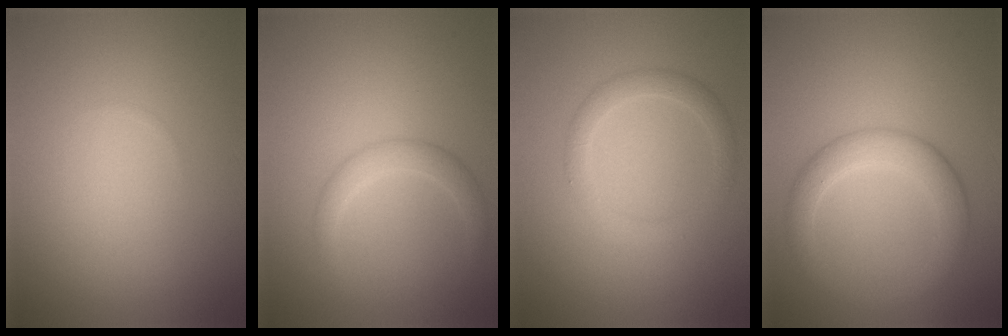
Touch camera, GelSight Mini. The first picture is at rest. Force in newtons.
{"total": 1.9, "press": 1.9, "slide": 0.1}
{"total": 2.1, "press": 2.1, "slide": 0.1}
{"total": 3.7, "press": 3.7, "slide": 0.1}